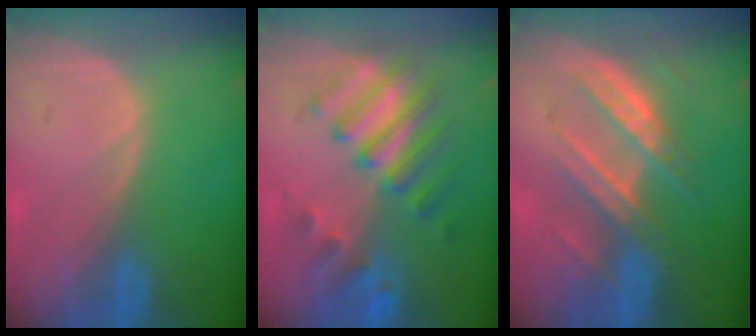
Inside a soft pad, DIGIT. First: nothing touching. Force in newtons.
{"total": 8.5, "press": 7.9, "slide": 3.0}
{"total": 7.4, "press": 7.2, "slide": 1.9}